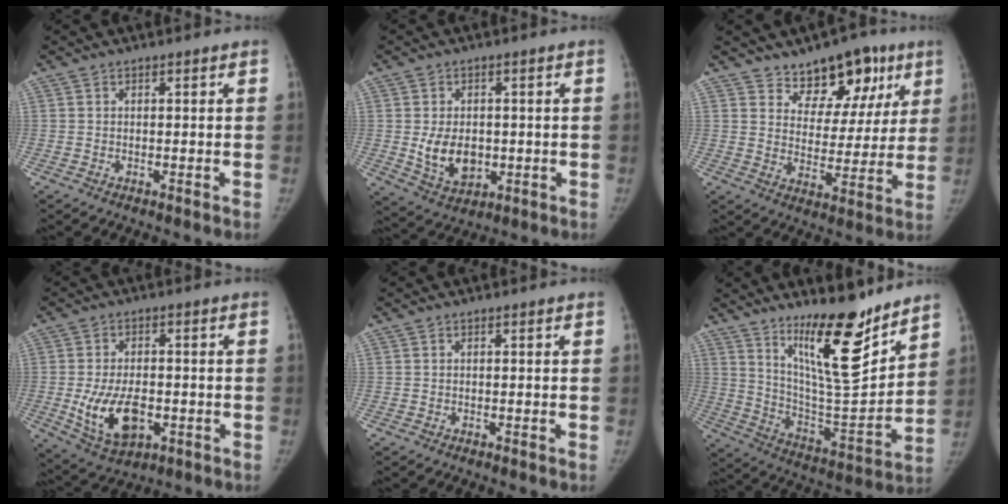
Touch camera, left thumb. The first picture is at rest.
{"total": 5.2, "force": [0.3, 4.0, 3.3], "torque": [-0.037, -0.012, 0.020]}
{"total": 13.1, "force": [8.2, 7.8, 6.5], "torque": [-0.032, -0.038, 0.122]}
{"total": 11.1, "force": [-2.5, 6.4, 8.8], "torque": [-0.149, 0.002, -0.028]}
{"total": 0.0}
{"total": 19.1, "force": [13.6, 4.6, 12.6], "torque": [-0.158, -0.112, 0.234]}